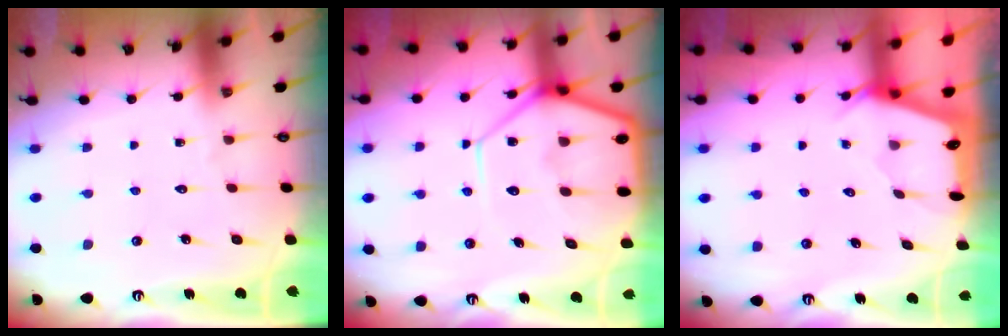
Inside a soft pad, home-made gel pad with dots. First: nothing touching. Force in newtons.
{"total": 13.6, "press": 13.5, "slide": 1.2}
{"total": 2.3, "press": 2.2, "slide": 0.3}